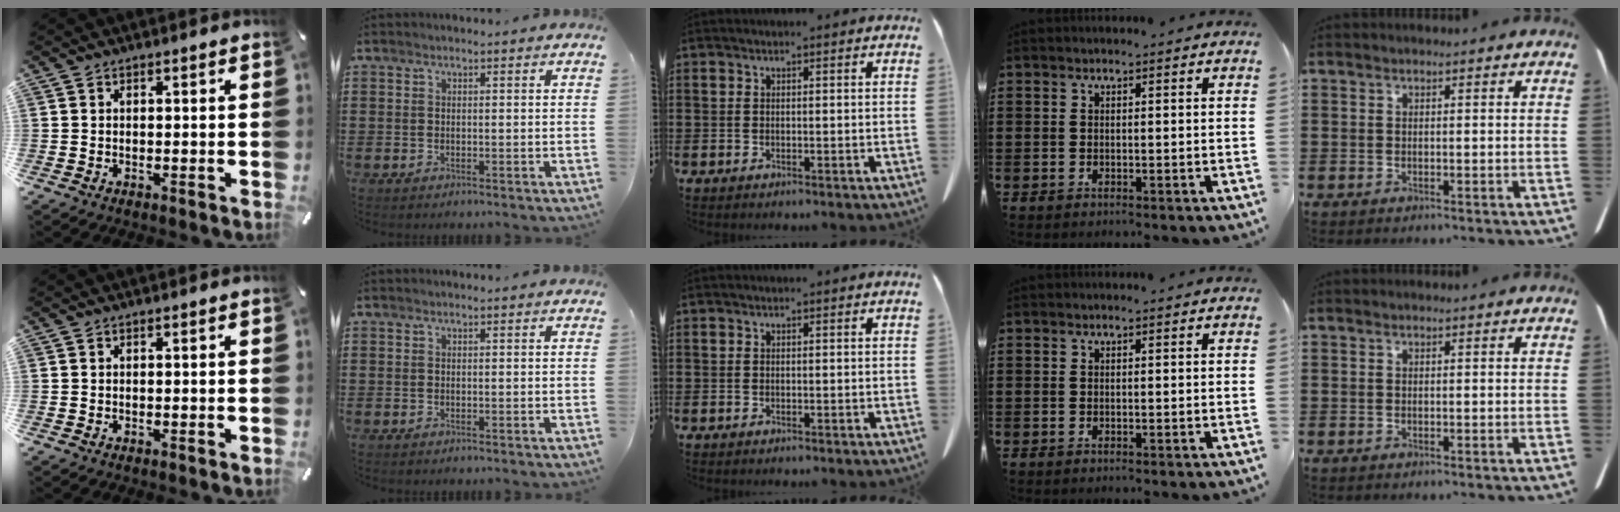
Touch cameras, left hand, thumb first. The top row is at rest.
{}